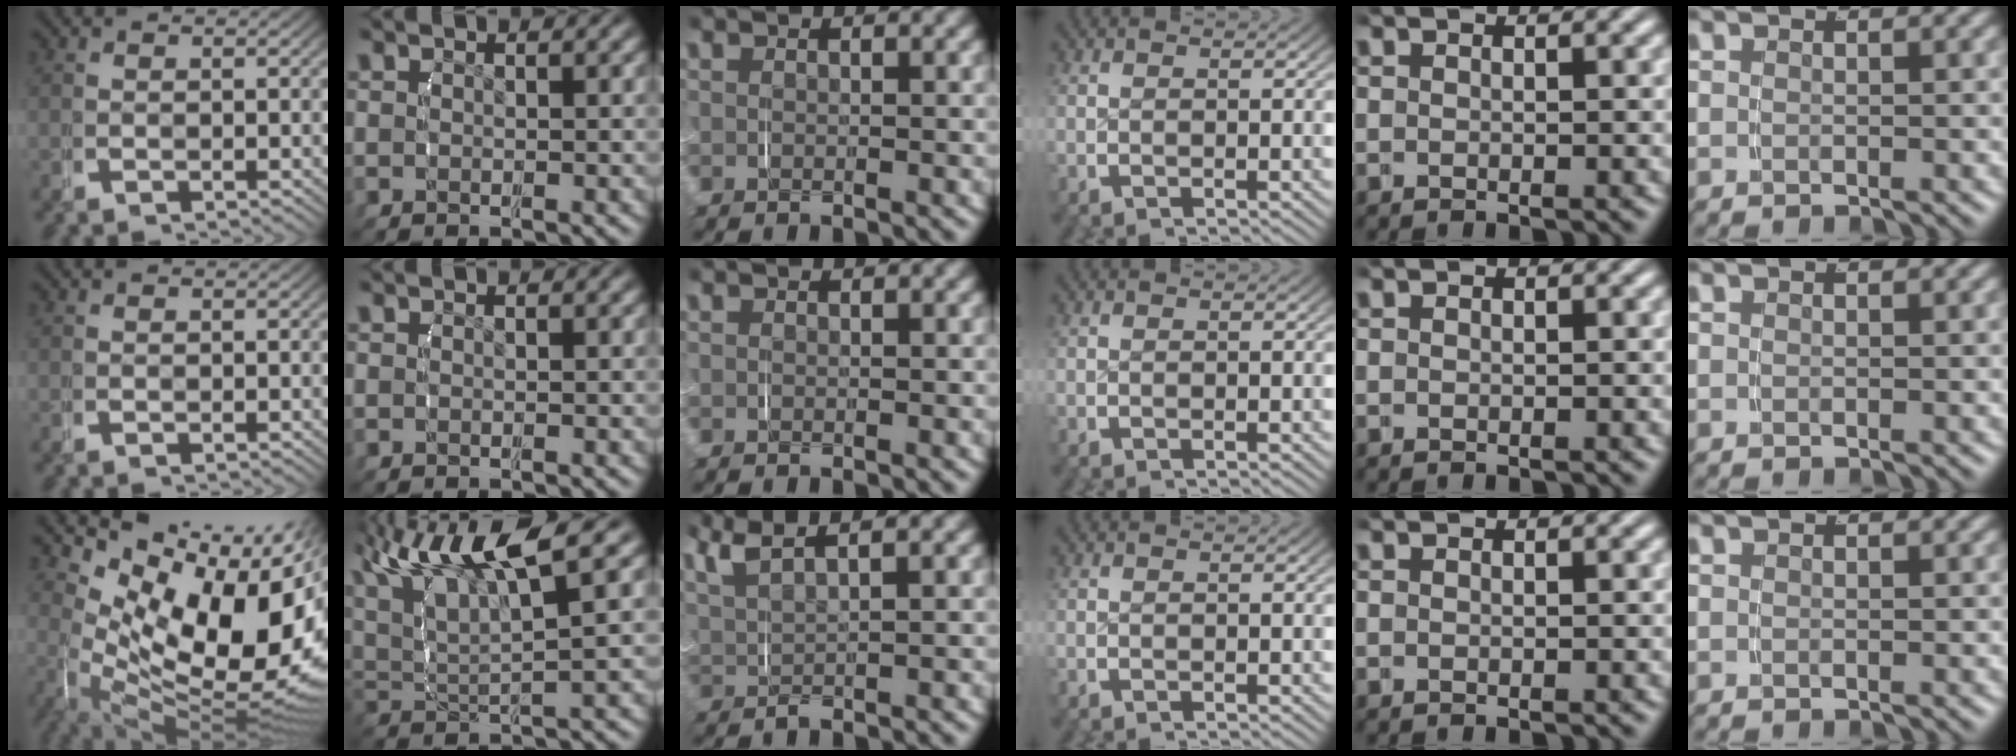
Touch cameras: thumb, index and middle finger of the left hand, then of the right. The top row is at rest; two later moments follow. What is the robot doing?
{"motion": "grasp_and_lifting", "object": "router"}